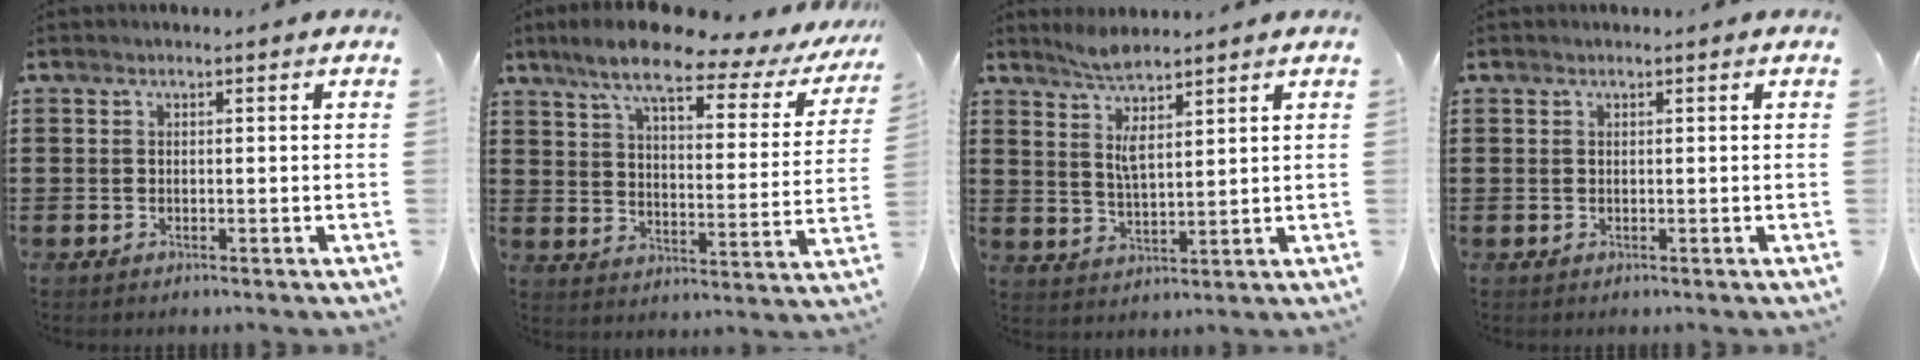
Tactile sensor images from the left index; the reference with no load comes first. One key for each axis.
{"total": 10.2, "fx": 7.8, "fy": 1.5, "fz": 6.5, "tx": -0.139, "ty": -0.037, "tz": 0.124}
{"total": 5.3, "fx": 3.7, "fy": 1.3, "fz": 3.6, "tx": -0.080, "ty": -0.001, "tz": 0.065}
{"total": 0.0}